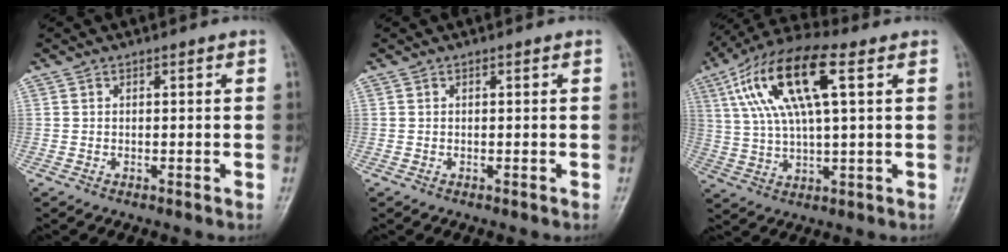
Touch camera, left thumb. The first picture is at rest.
{"total": 0.0}
{"total": 16.5, "force": [5.8, 5.5, 14.4], "torque": [-0.288, 0.016, 0.102]}